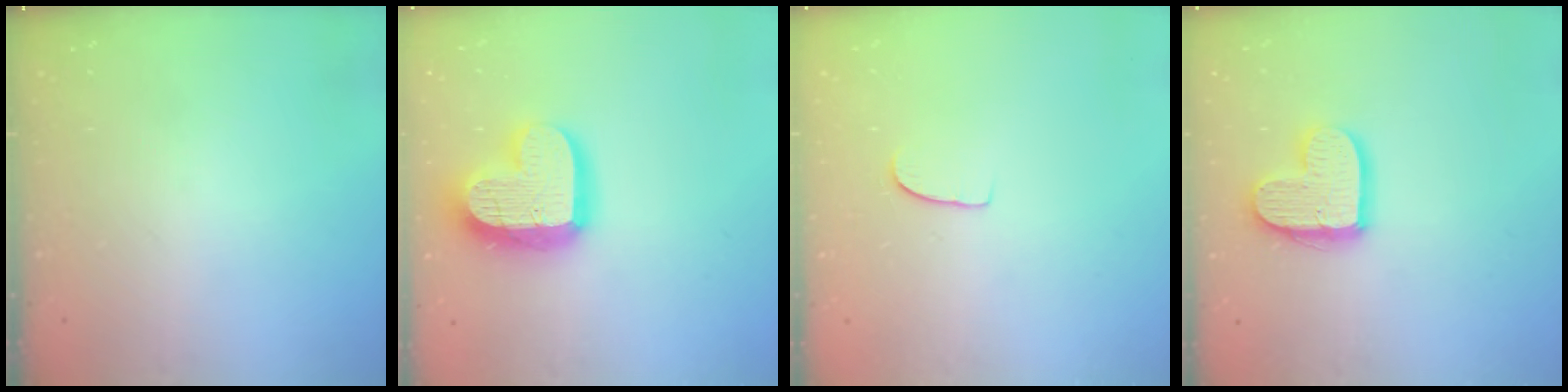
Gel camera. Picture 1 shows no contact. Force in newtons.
{"total": 18.6, "press": 18.6, "slide": 1.4}
{"total": 4.7, "press": 4.7, "slide": 0.3}
{"total": 12.6, "press": 12.6, "slide": 0.9}